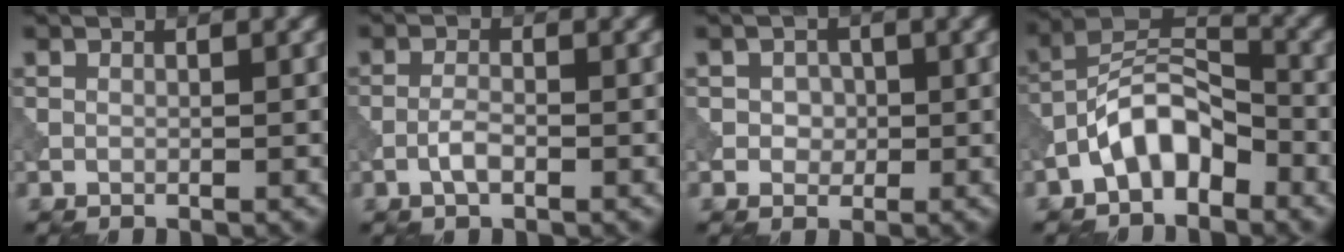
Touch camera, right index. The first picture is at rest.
{"total": 1.8, "force": [-0.9, 0.5, 1.4], "torque": [-0.031, 0.002, -0.021]}
{"total": 1.4, "force": [0.0, 1.2, 0.7], "torque": [-0.011, 0.000, -0.003]}
{"total": 5.7, "force": [-3.3, 2.7, 3.9], "torque": [-0.060, 0.022, -0.066]}